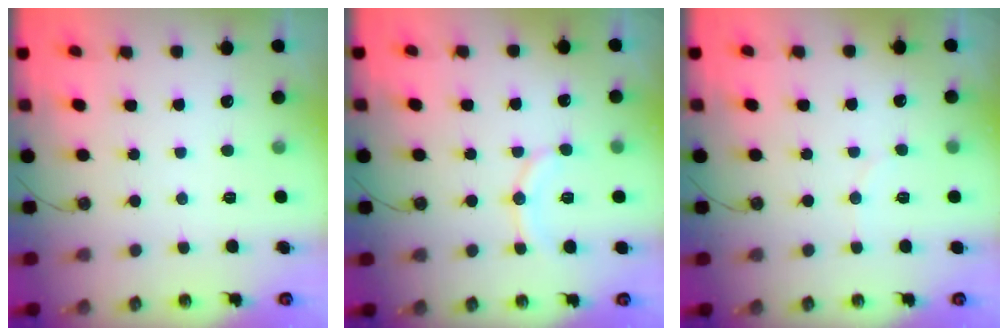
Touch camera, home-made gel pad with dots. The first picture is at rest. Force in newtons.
{"total": 9.7, "press": 9.3, "slide": 2.9}
{"total": 2.7, "press": 2.6, "slide": 0.7}